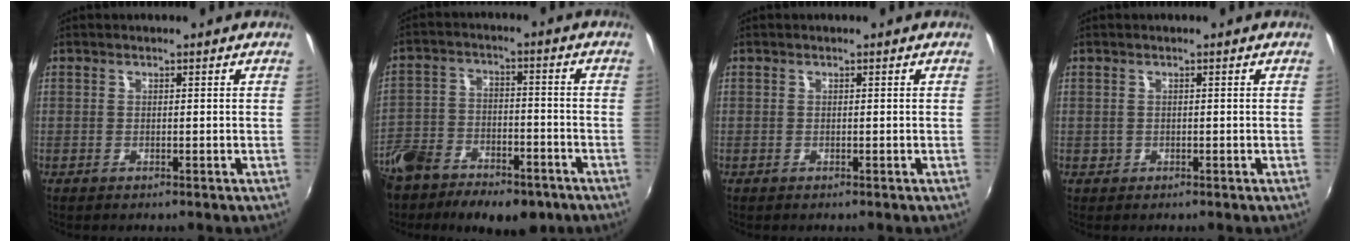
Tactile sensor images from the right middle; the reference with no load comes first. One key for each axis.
{"total": 18.6, "fx": -12.4, "fy": 9.8, "fz": 9.9, "tx": -0.231, "ty": -0.019, "tz": -0.198}
{"total": 0.0}
{"total": 0.8, "fx": -0.3, "fy": 0.8, "fz": 0.1, "tx": -0.001, "ty": -0.003, "tz": -0.003}